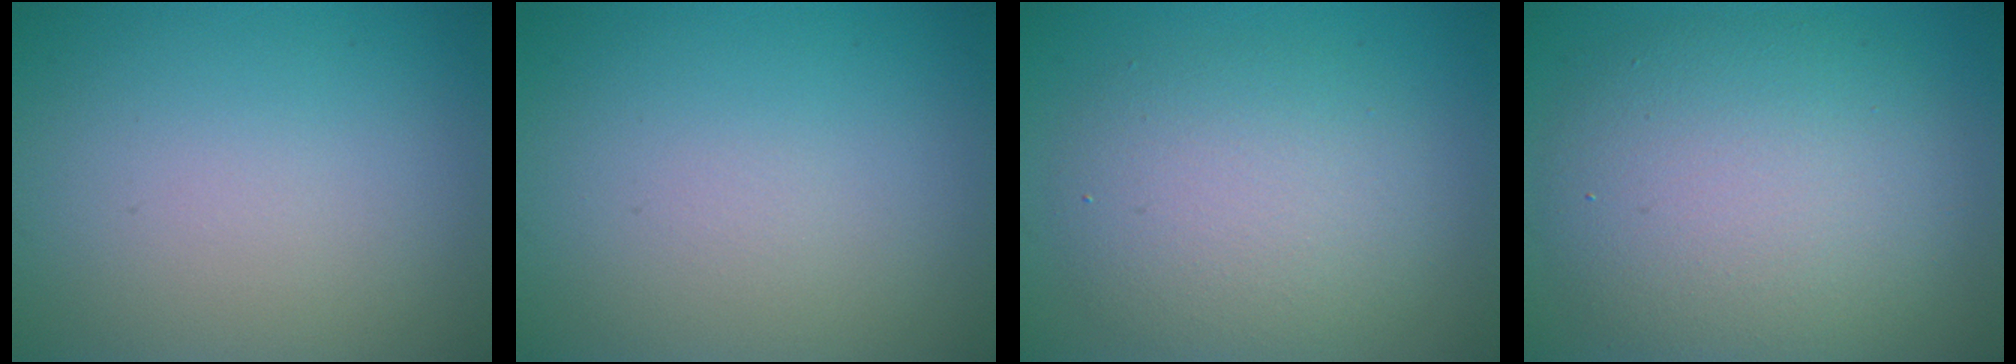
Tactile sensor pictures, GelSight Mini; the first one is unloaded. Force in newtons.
{"total": 0.0}
{"total": 5.4, "press": 5.3, "slide": 0.2}
{"total": 8.8, "press": 8.8, "slide": 0.7}